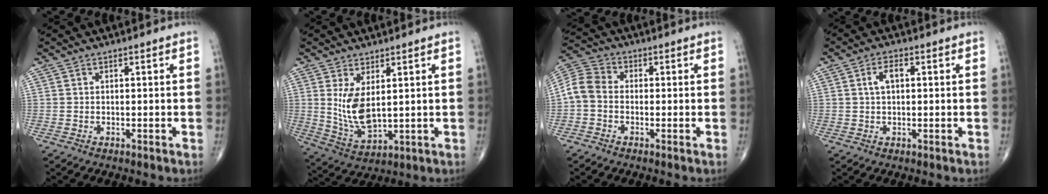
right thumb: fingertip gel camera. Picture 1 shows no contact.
{"total": 8.3, "force": [1.8, 3.8, 7.1], "torque": [-0.138, -0.023, 0.051]}
{"total": 6.3, "force": [-0.9, 4.9, 3.9], "torque": [-0.069, 0.019, -0.038]}
{"total": 3.4, "force": [0.7, 1.8, 2.8], "torque": [-0.056, 0.009, 0.011]}